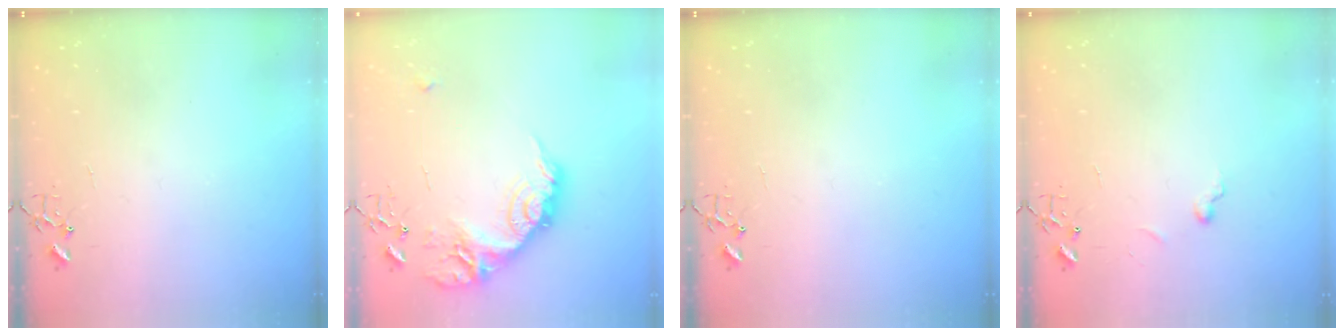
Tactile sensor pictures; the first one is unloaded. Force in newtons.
{"total": 20.9, "press": 20.9, "slide": 1.2}
{"total": 0.0}
{"total": 4.3, "press": 4.3, "slide": 0.6}